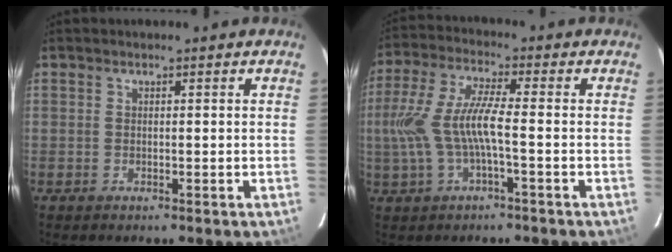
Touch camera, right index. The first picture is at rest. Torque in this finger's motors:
{"motor_torque": [0.45, -0.14, 0.62, 0.21]}